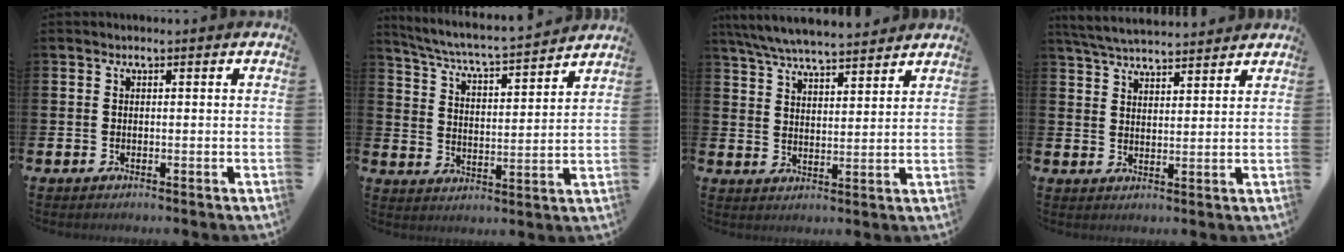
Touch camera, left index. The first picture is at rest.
{"total": 5.5, "force": [5.2, -0.1, 1.6], "torque": [-0.061, -0.047, 0.085]}
{"total": 6.6, "force": [6.4, 0.6, 1.5], "torque": [-0.058, -0.030, 0.117]}
{"total": 5.2, "force": [5.1, 0.5, 0.9], "torque": [-0.040, -0.023, 0.093]}